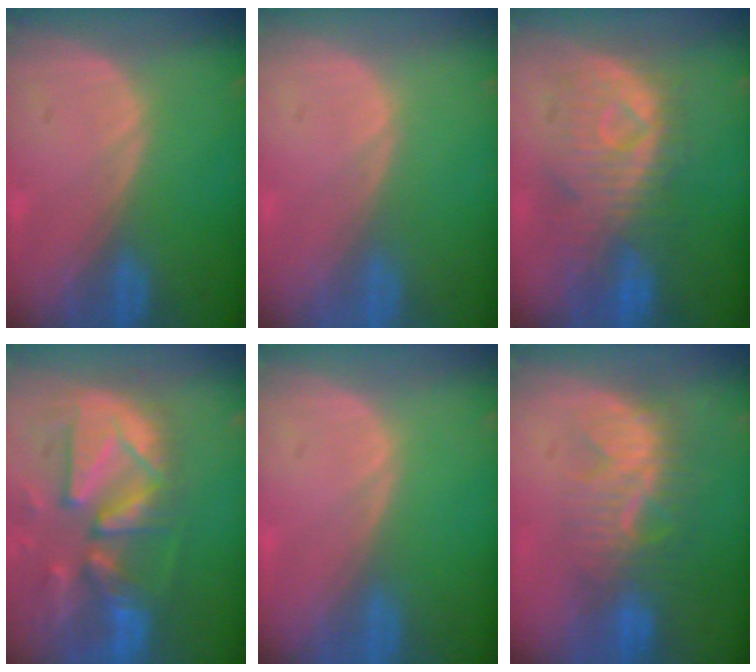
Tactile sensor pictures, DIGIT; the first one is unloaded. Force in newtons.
{"total": 0.0}
{"total": 9.6, "press": 9.2, "slide": 3.0}
{"total": 13.3, "press": 11.4, "slide": 6.9}
{"total": 0.0}
{"total": 8.1, "press": 7.8, "slide": 2.2}